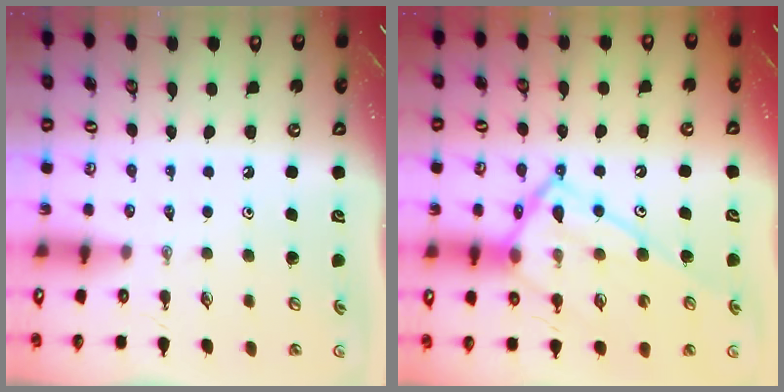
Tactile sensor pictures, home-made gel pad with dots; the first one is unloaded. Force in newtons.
{"total": 19.0, "press": 18.9, "slide": 1.2}